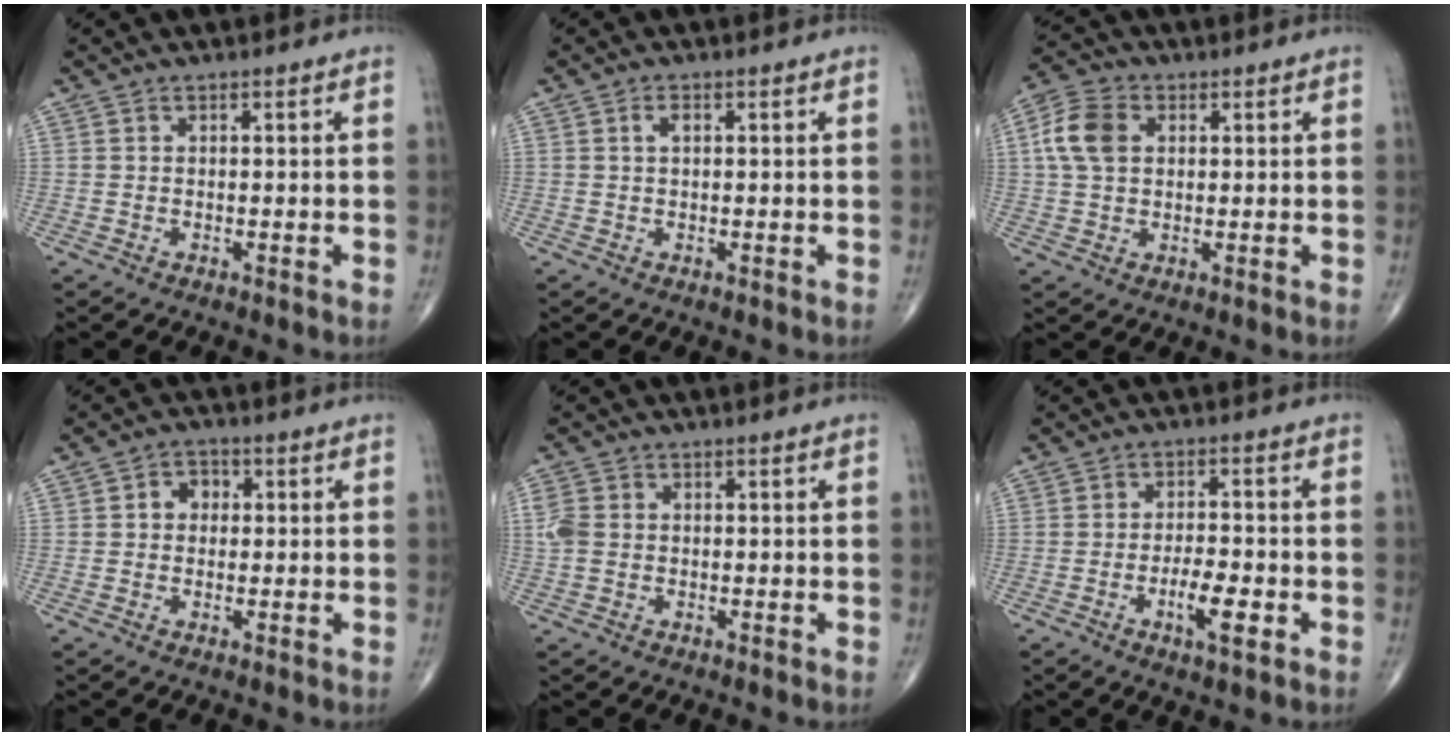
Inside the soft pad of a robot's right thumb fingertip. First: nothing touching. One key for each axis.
{"total": 1.4, "fx": 0.4, "fy": 0.8, "fz": 1.1, "tx": -0.019, "ty": 0.003, "tz": 0.005}
{"total": 8.0, "fx": 1.7, "fy": 5.6, "fz": 5.4, "tx": -0.112, "ty": 0.013, "tz": 0.029}
{"total": 3.6, "fx": 0.4, "fy": 3.0, "fz": 1.9, "tx": -0.007, "ty": 0.012, "tz": 0.000}
{"total": 2.8, "fx": 0.1, "fy": 2.3, "fz": 1.6, "tx": -0.039, "ty": 0.006, "tz": 0.000}
{"total": 6.3, "fx": -2.3, "fy": 1.9, "fz": 5.6, "tx": -0.092, "ty": 0.008, "tz": -0.039}